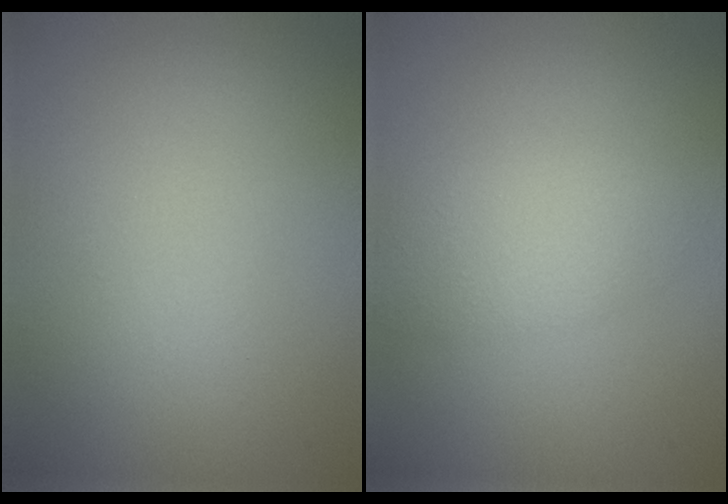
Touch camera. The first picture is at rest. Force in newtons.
{"total": 2.8, "press": 2.8, "slide": 0.2}